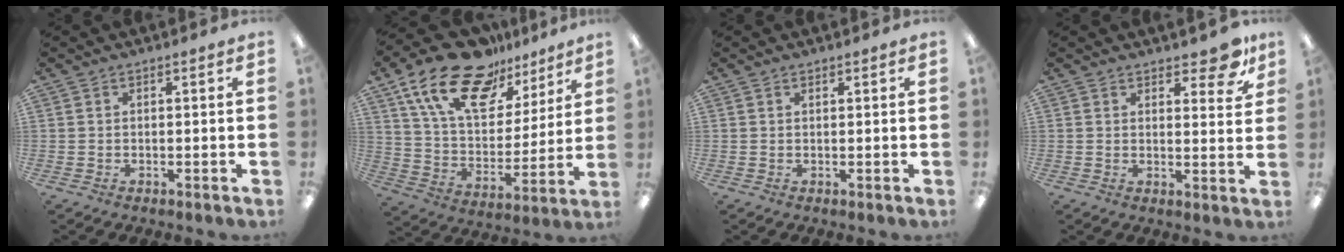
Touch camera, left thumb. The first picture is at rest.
{"total": 20.7, "force": [14.4, 10.0, 11.0], "torque": [-0.209, -0.077, 0.260]}
{"total": 0.6, "force": [0.5, 0.3, 0.2], "torque": [-0.004, 0.001, 0.010]}
{"total": 7.4, "force": [5.9, 2.8, 3.5], "torque": [-0.027, -0.039, 0.100]}